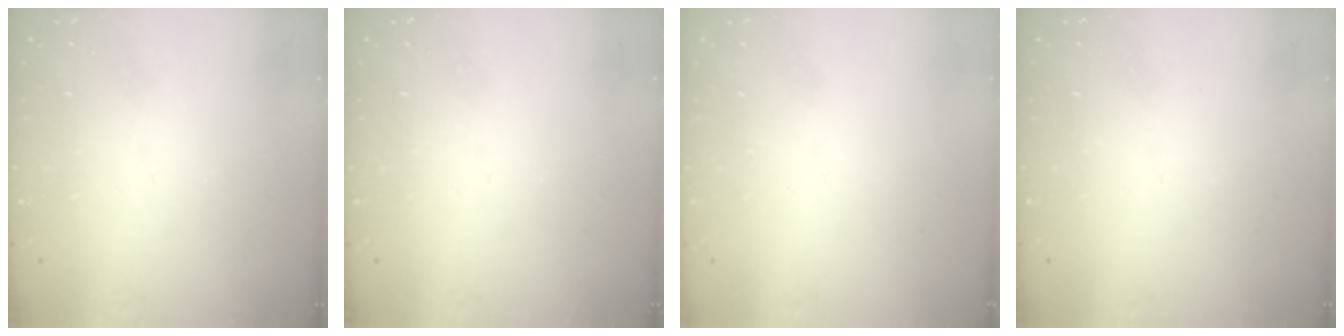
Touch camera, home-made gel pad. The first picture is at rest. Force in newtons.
{"total": 0.0}
{"total": 1.5, "press": 1.5, "slide": 0.1}
{"total": 0.0}